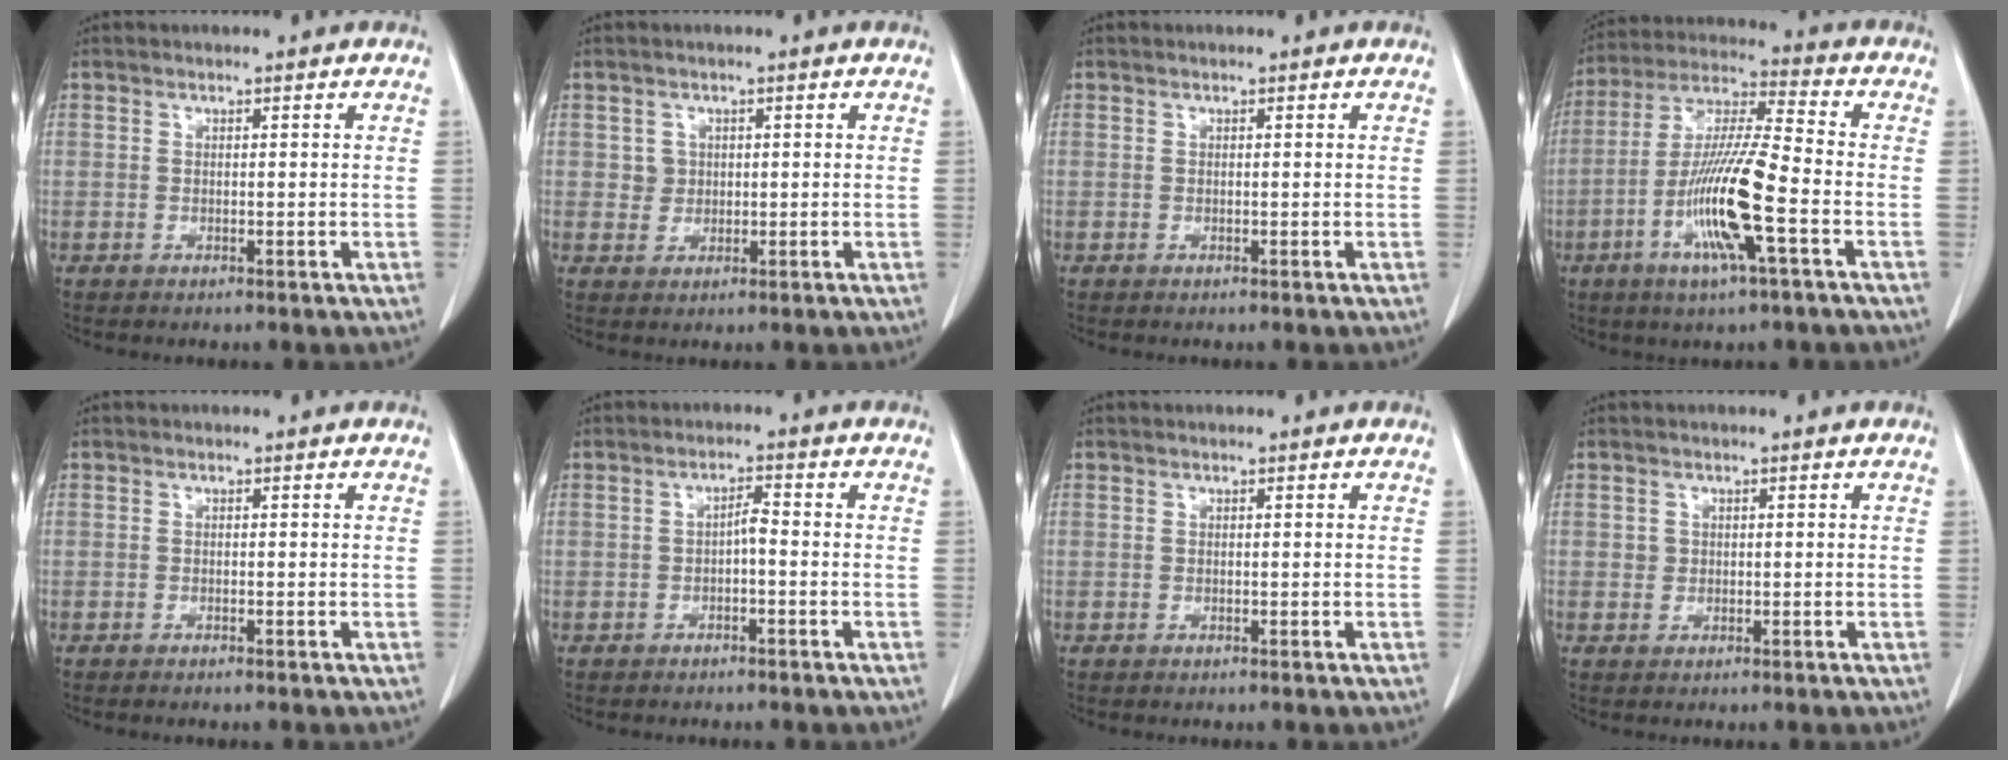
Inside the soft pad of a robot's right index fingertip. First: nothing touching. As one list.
[{"total": 2.0, "force": [0.6, 1.9, 0.2], "torque": [0.003, 0.003, 0.011]}, {"total": 0.0}, {"total": 14.2, "force": [-4.5, 0.6, 13.4], "torque": [-0.270, -0.006, -0.088]}, {"total": 0.8, "force": [-0.7, 0.0, 0.4], "torque": [-0.010, -0.001, -0.008]}, {"total": 2.0, "force": [-0.6, 0.4, 1.8], "torque": [-0.031, 0.004, -0.010]}, {"total": 0.0}, {"total": 1.0, "force": [0.2, 0.9, 0.1], "torque": [0.001, 0.004, 0.007]}]